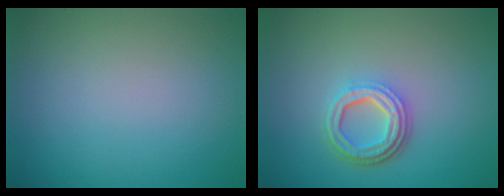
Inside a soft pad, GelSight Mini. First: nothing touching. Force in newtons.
{"total": 4.2, "press": 3.1, "slide": 2.7}